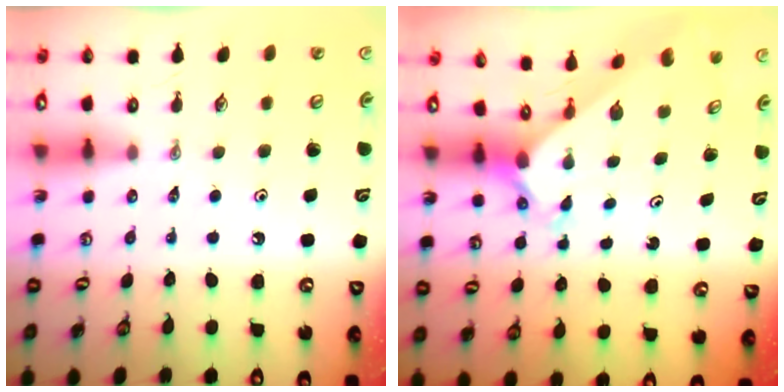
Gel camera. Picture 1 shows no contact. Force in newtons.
{"total": 2.3, "press": 2.3, "slide": 0.1}